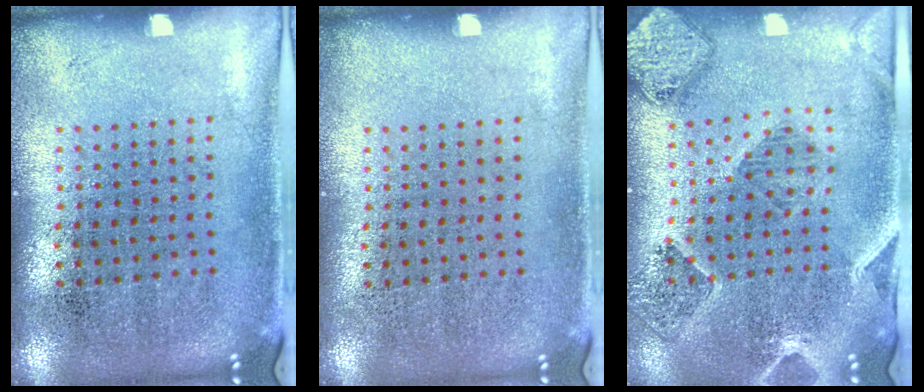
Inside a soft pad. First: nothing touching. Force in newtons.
{"total": 0.0}
{"total": 1.6, "press": 1.6, "slide": 0.3}